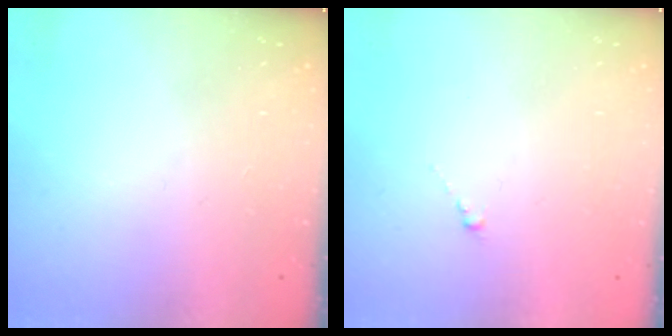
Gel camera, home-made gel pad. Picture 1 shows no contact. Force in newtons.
{"total": 0.0}